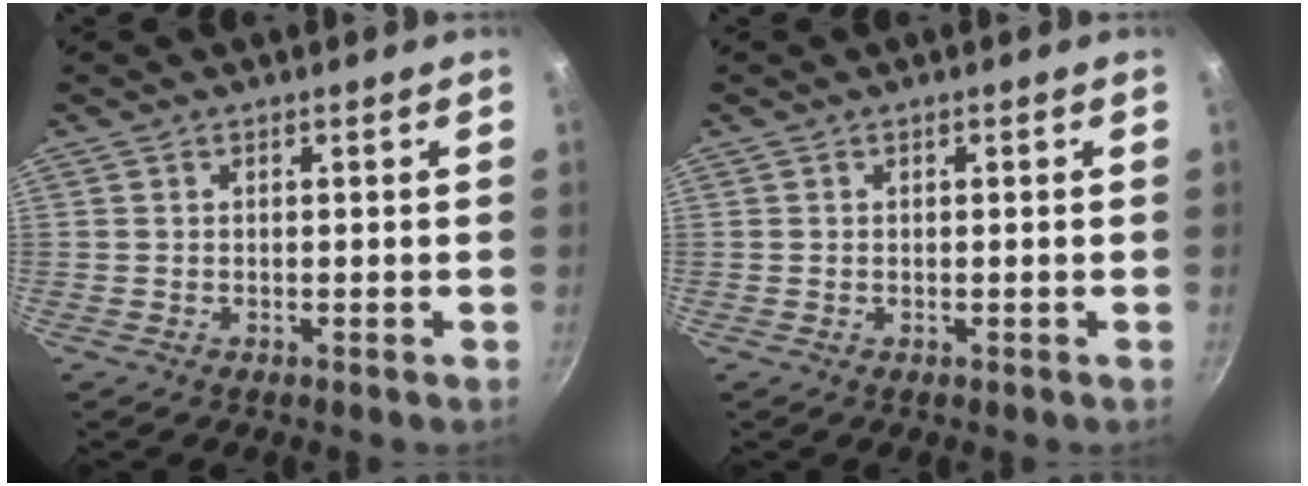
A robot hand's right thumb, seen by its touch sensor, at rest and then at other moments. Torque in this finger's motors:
{"motor_torque": [0.12, -0.20, -0.03, -0.19, 0.02]}